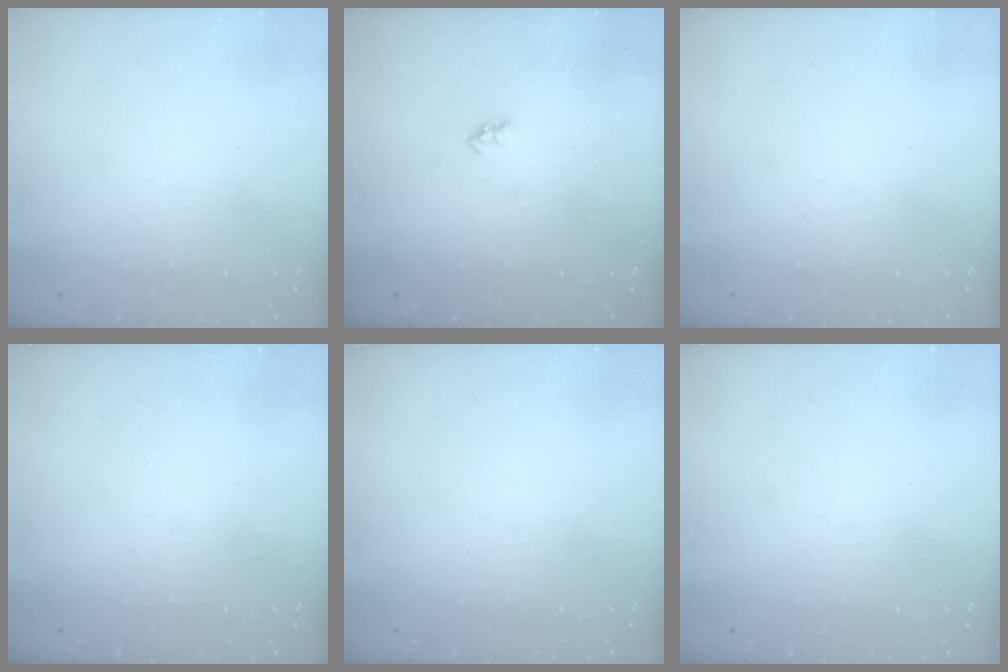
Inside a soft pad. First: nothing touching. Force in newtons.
{"total": 2.4, "press": 2.4, "slide": 0.4}
{"total": 0.0}
{"total": 0.0}
{"total": 0.0}
{"total": 0.0}